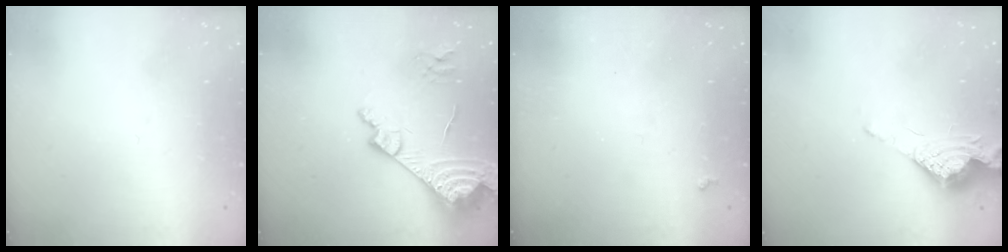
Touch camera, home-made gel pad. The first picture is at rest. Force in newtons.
{"total": 16.3, "press": 16.2, "slide": 2.4}
{"total": 3.0, "press": 3.0, "slide": 0.5}
{"total": 9.4, "press": 9.4, "slide": 0.4}